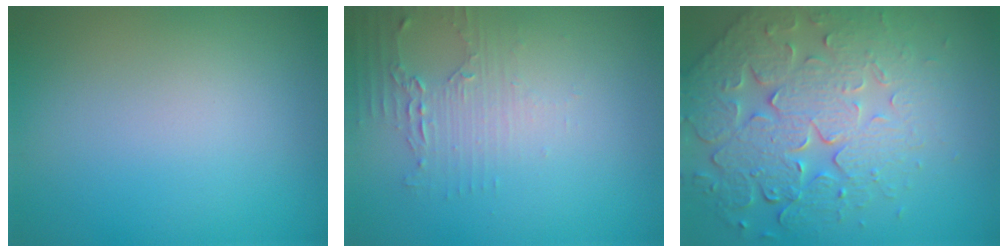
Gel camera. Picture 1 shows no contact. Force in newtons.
{"total": 1.8, "press": 1.8, "slide": 0.4}
{"total": 7.9, "press": 5.6, "slide": 5.5}